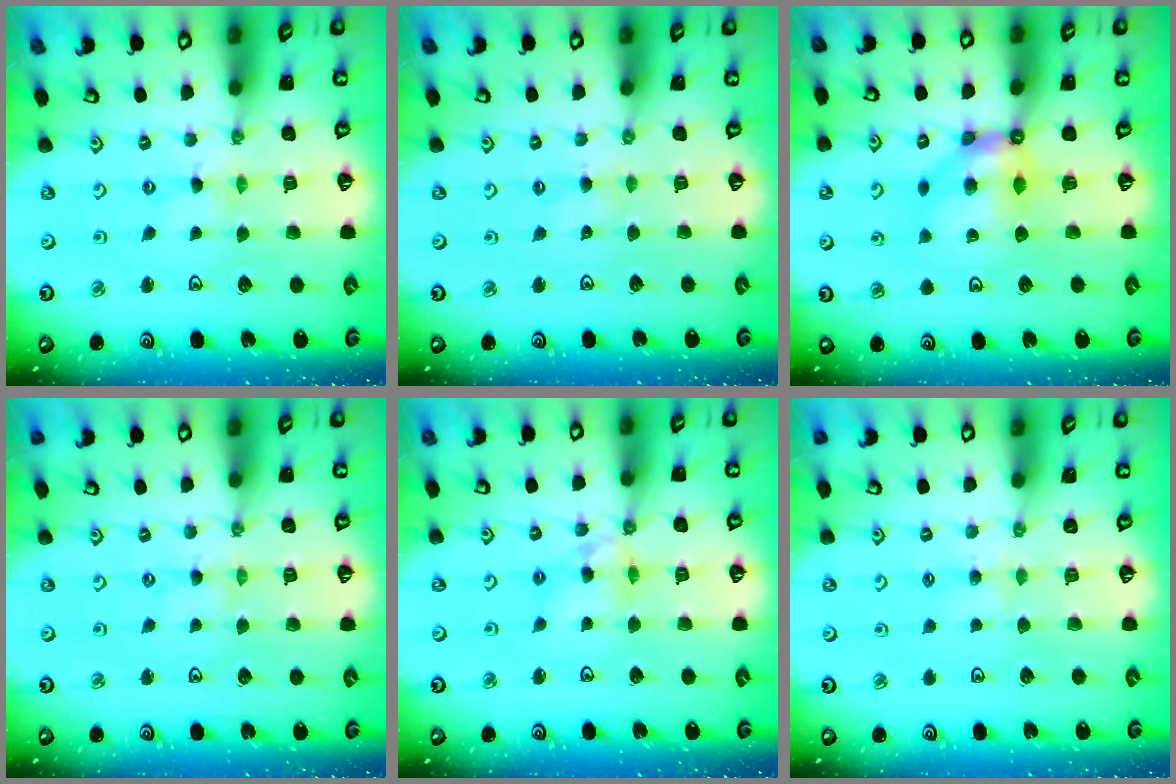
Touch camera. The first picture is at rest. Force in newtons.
{"total": 1.7, "press": 1.6, "slide": 0.4}
{"total": 6.8, "press": 6.8, "slide": 0.6}
{"total": 0.0}
{"total": 8.0, "press": 8.0, "slide": 0.8}
{"total": 2.5, "press": 2.5, "slide": 0.4}